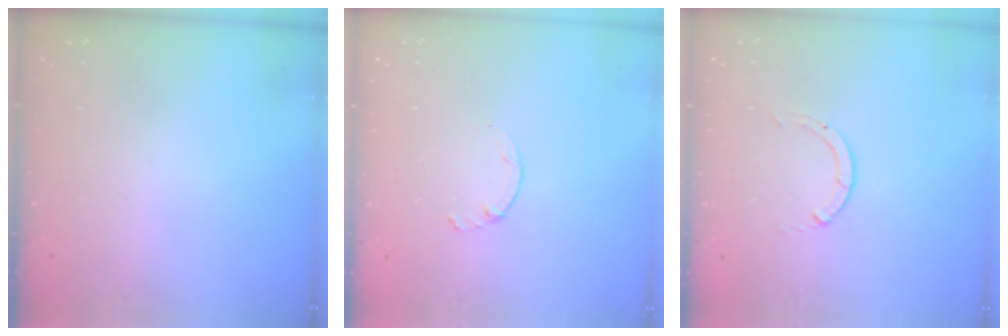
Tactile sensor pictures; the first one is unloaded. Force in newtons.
{"total": 1.5, "press": 1.4, "slide": 0.3}
{"total": 0.0}